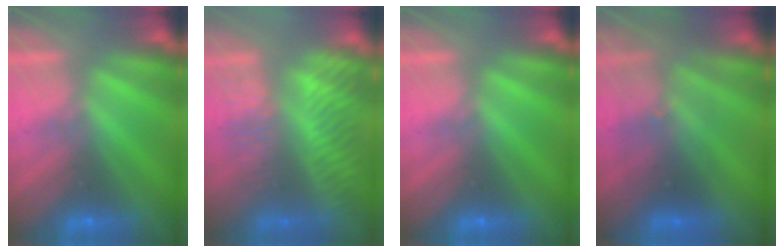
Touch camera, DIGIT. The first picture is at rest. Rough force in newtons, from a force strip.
{"total": 4.7}
{"total": 0.0}
{"total": 2.9}